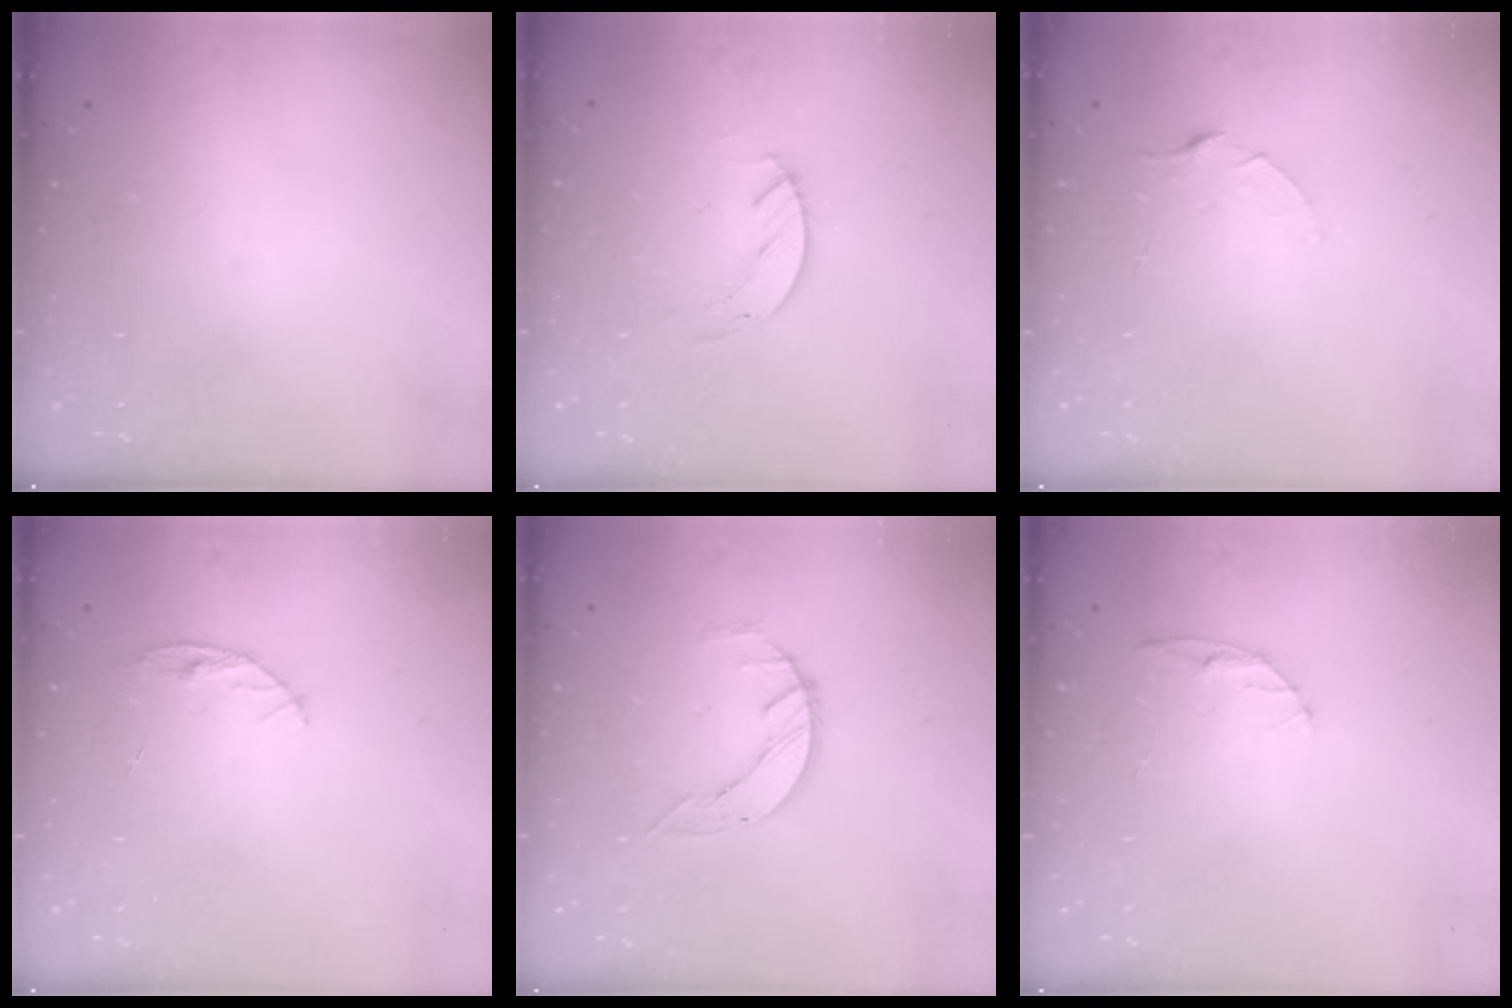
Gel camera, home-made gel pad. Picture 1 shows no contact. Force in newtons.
{"total": 2.7, "press": 2.7, "slide": 0.2}
{"total": 2.5, "press": 2.5, "slide": 0.3}
{"total": 4.8, "press": 4.8, "slide": 0.5}
{"total": 3.3, "press": 3.3, "slide": 0.4}
{"total": 5.7, "press": 5.6, "slide": 0.7}